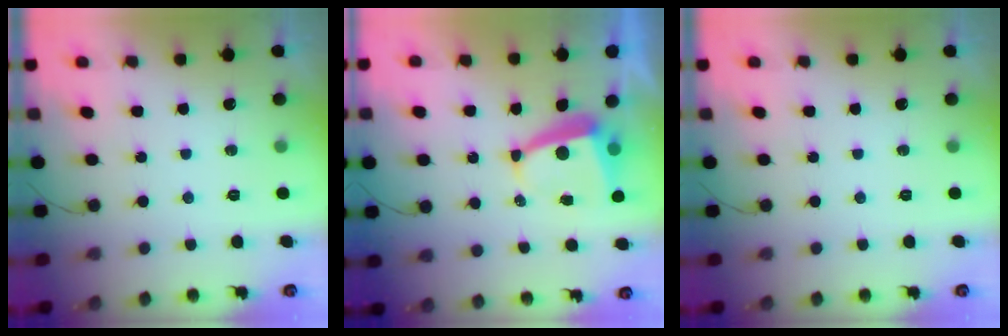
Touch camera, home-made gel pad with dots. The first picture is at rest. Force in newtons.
{"total": 5.9, "press": 5.9, "slide": 0.3}
{"total": 0.0}